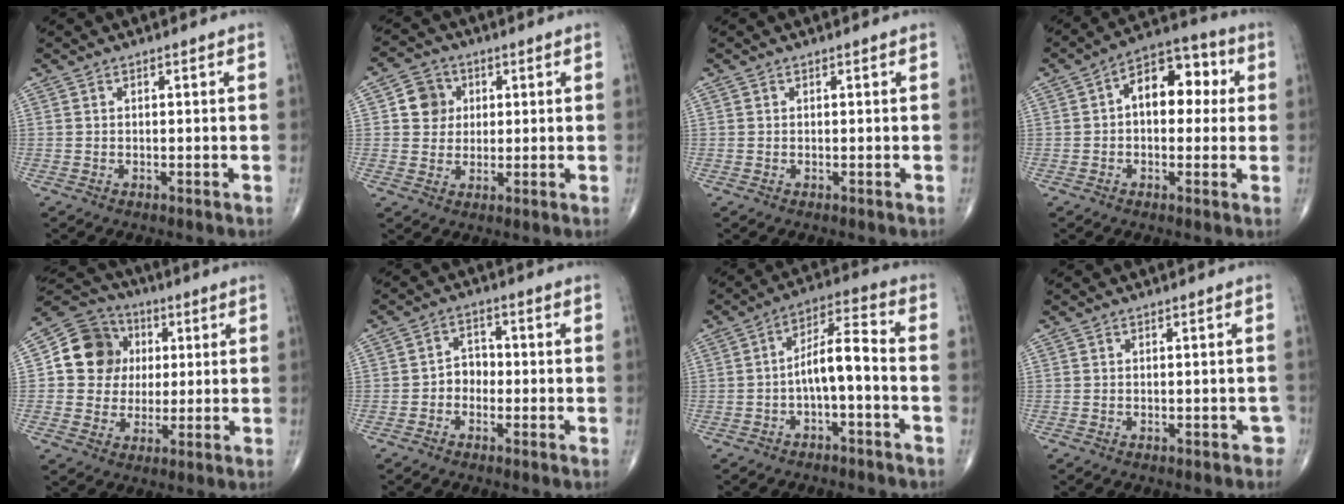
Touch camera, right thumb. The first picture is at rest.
{"total": 6.1, "force": [1.4, 5.6, 2.0], "torque": [-0.004, 0.001, 0.020]}
{"total": 0.0}
{"total": 11.7, "force": [1.7, 7.2, 9.1], "torque": [-0.097, 0.031, 0.015]}
{"total": 12.6, "force": [2.1, 11.4, 5.0], "torque": [-0.053, 0.009, 0.031]}
{"total": 3.7, "force": [-1.2, 3.1, 1.8], "torque": [-0.006, 0.019, -0.030]}
{"total": 8.0, "force": [-2.1, 2.0, 7.5], "torque": [-0.135, 0.052, -0.036]}
{"total": 1.4, "force": [-0.7, 1.0, 0.8], "torque": [0.005, 0.008, -0.008]}